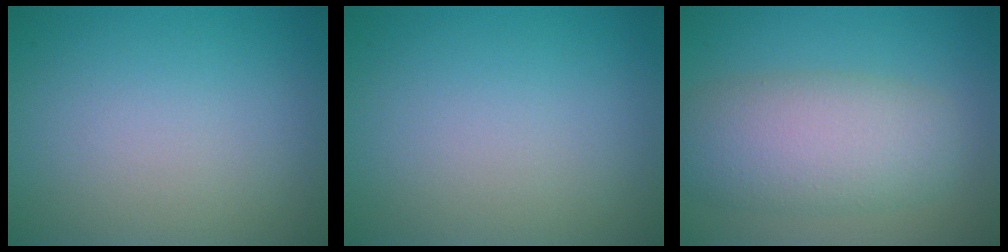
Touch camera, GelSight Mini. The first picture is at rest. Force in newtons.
{"total": 0.0}
{"total": 6.9, "press": 6.9, "slide": 0.2}